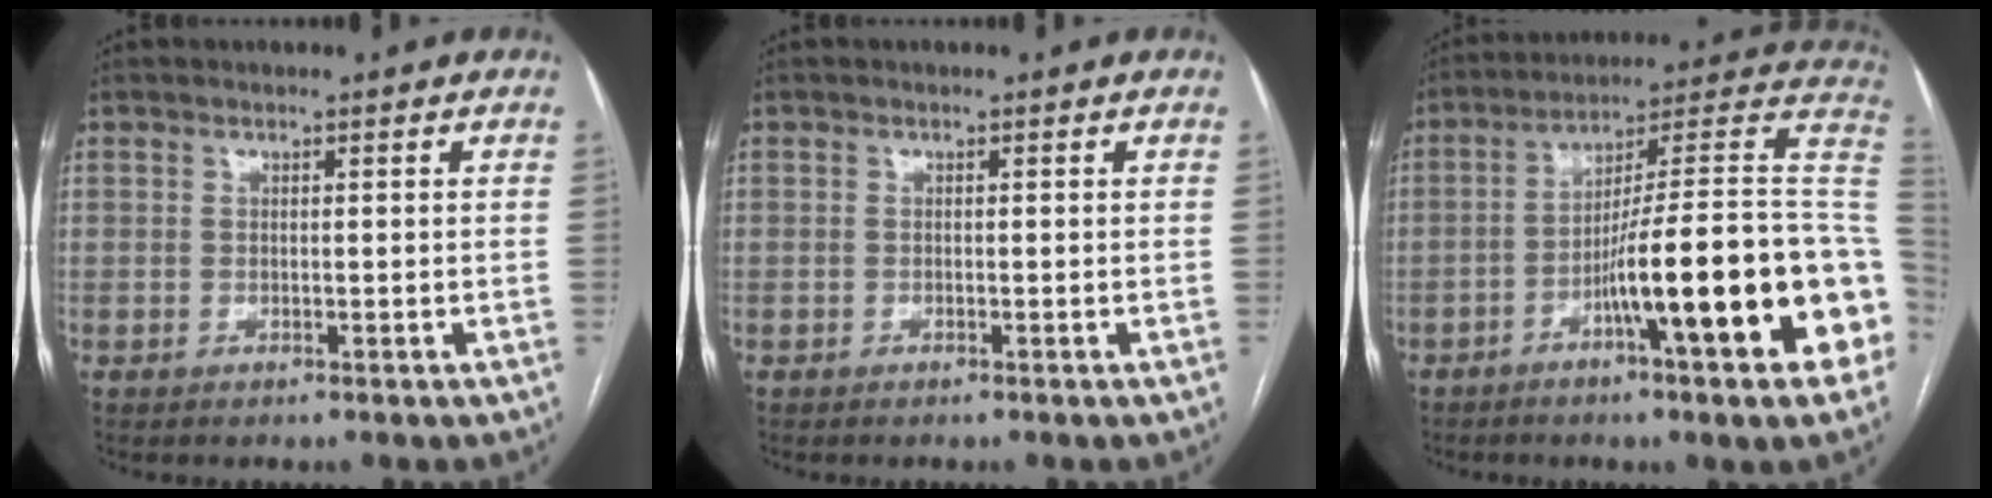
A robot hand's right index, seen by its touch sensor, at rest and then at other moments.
{"total": 0.0}
{"total": 23.1, "force": [-7.0, 1.3, 22.0], "torque": [-0.241, 0.017, -0.107]}